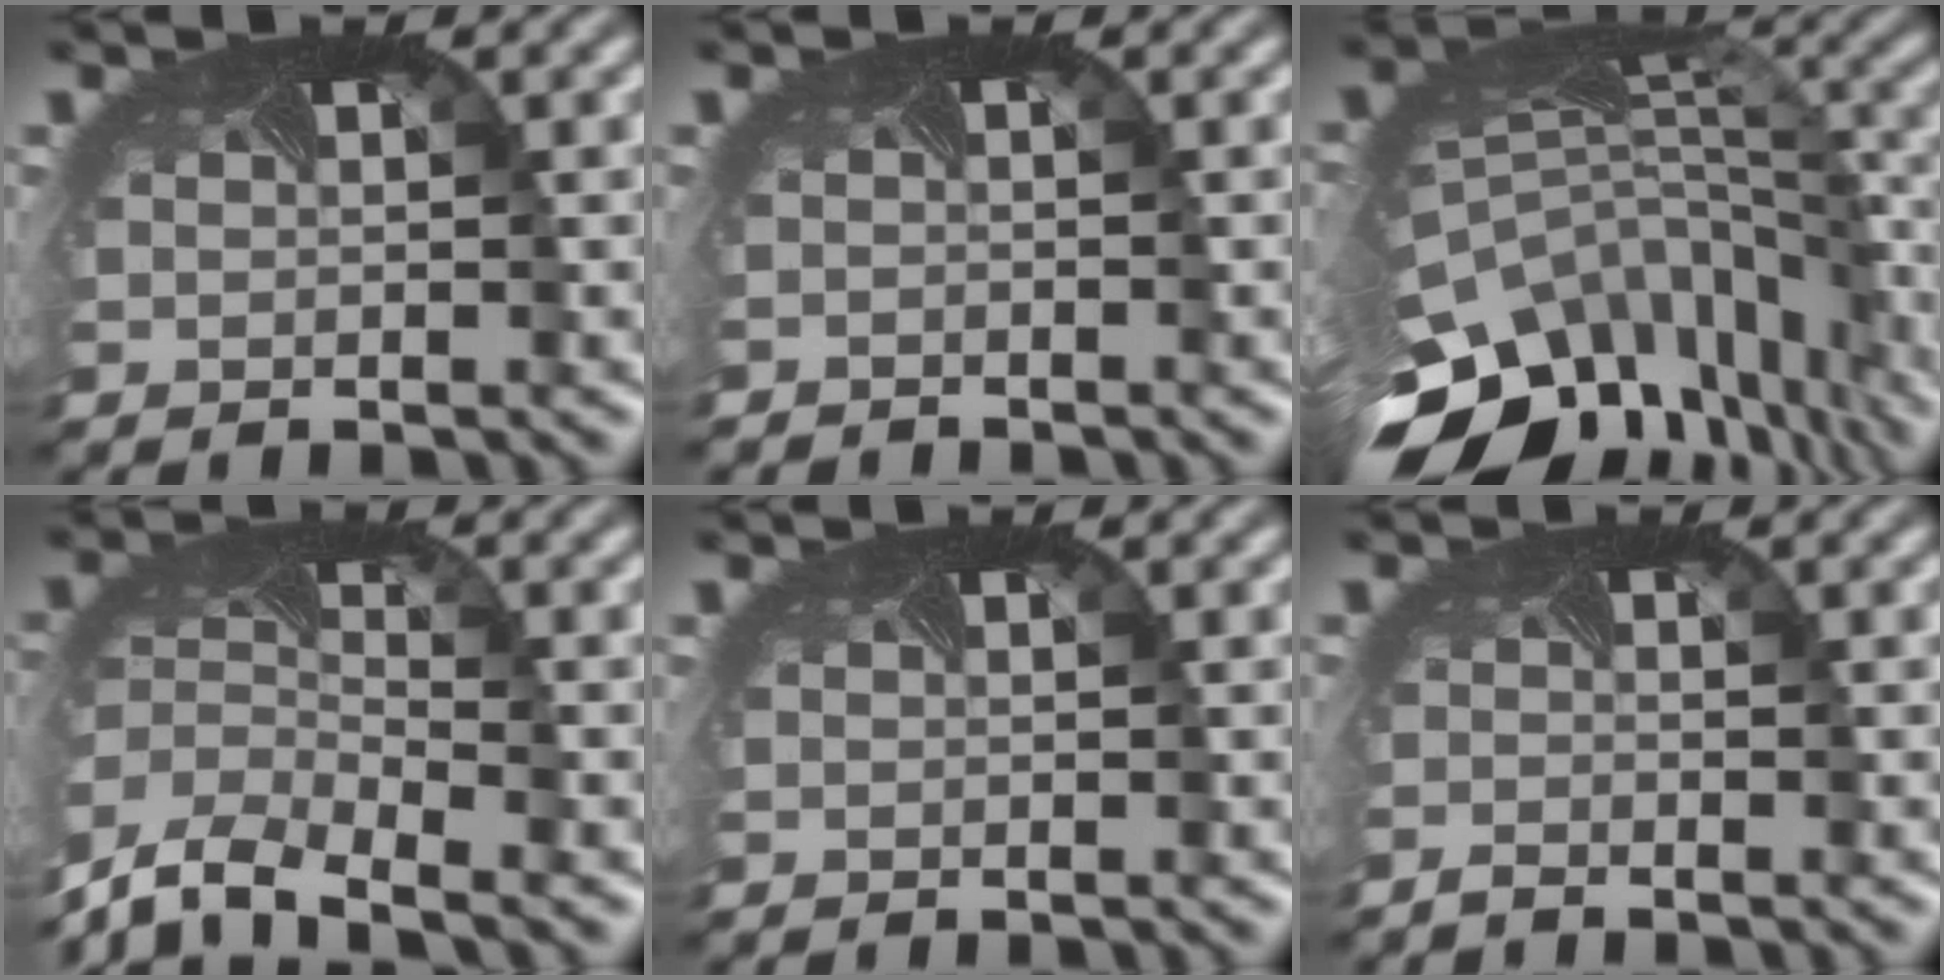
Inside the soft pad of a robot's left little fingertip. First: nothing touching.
{"total": 1.1, "force": [-0.9, -0.1, -0.5], "torque": [0.007, -0.011, -0.018]}
{"total": 15.2, "force": [-8.6, 8.3, 9.4], "torque": [-0.226, -0.055, -0.099]}
{"total": 7.4, "force": [-5.8, 2.8, 3.6], "torque": [-0.091, -0.026, -0.114]}
{"total": 0.0}
{"total": 1.0, "force": [-1.0, -0.3, -0.2], "torque": [-0.002, -0.007, -0.019]}